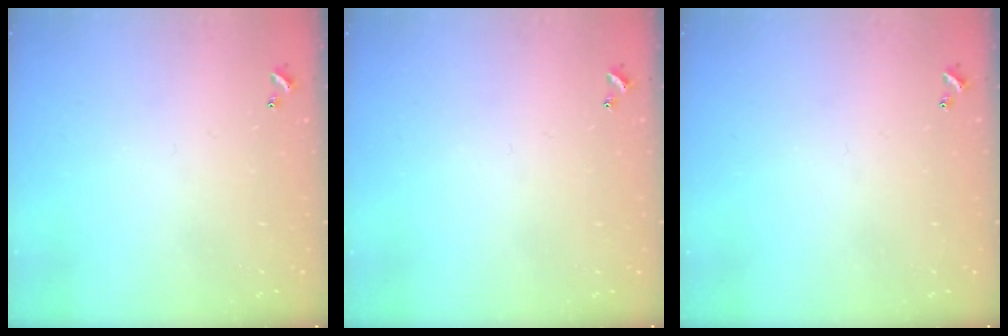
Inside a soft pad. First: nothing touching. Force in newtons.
{"total": 0.0}
{"total": 0.0}